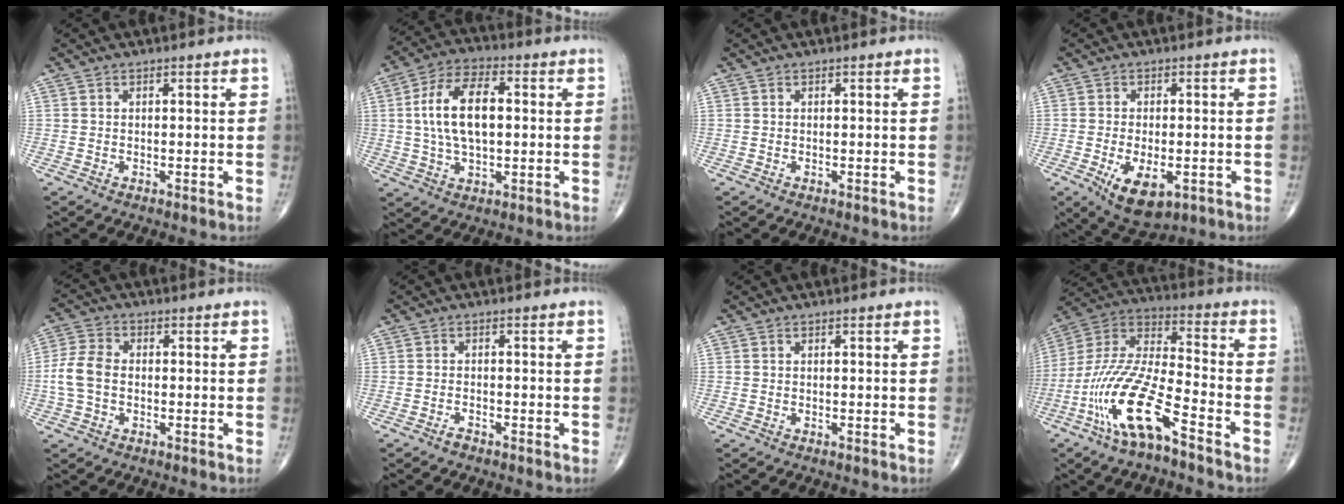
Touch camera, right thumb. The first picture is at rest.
{"total": 13.2, "force": [1.2, 6.8, 11.2], "torque": [-0.210, 0.017, 0.020]}
{"total": 0.0}
{"total": 9.0, "force": [-3.0, 4.4, 7.2], "torque": [-0.116, -0.007, -0.037]}
{"total": 6.8, "force": [-0.8, 4.6, 4.9], "torque": [-0.110, 0.017, -0.022]}
{"total": 1.3, "force": [-1.1, 0.4, 0.6], "torque": [-0.013, 0.003, -0.022]}
{"total": 0.0}
{"total": 17.5, "force": [-9.4, 4.8, 14.0], "torque": [-0.296, 0.056, -0.181]}